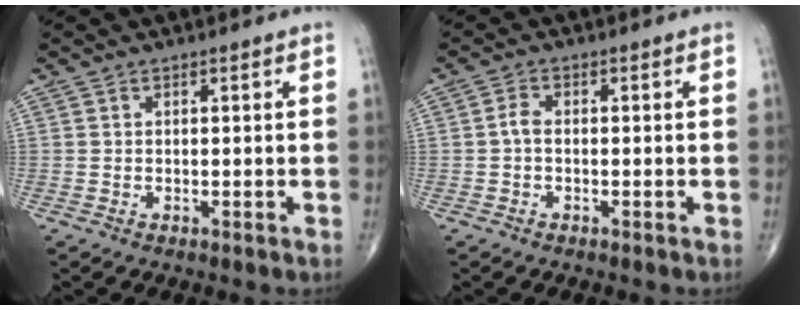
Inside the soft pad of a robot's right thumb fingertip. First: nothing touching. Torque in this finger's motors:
{"motor_torque": [-0.19, 0.08, 0.39, 0.15, 0.07]}